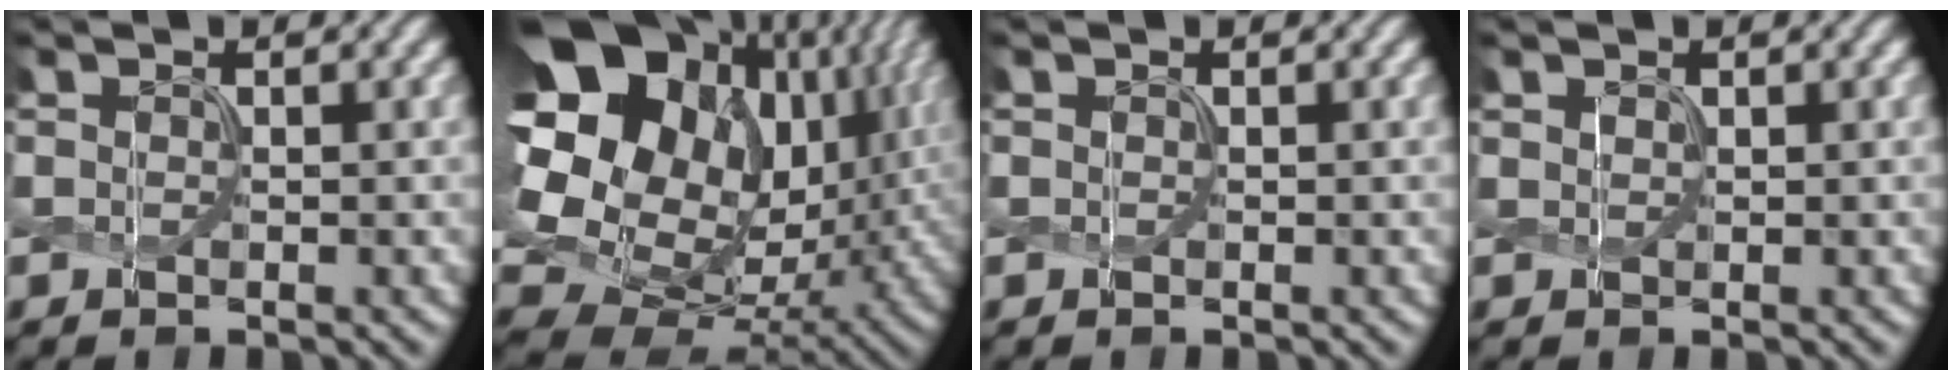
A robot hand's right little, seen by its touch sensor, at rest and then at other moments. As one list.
[{"total": 21.5, "force": [5.1, 16.0, 13.4], "torque": [-0.301, 0.007, 0.130]}, {"total": 0.0}, {"total": 0.5, "force": [0.4, 0.3, 0.1], "torque": [-0.004, -0.003, 0.012]}]